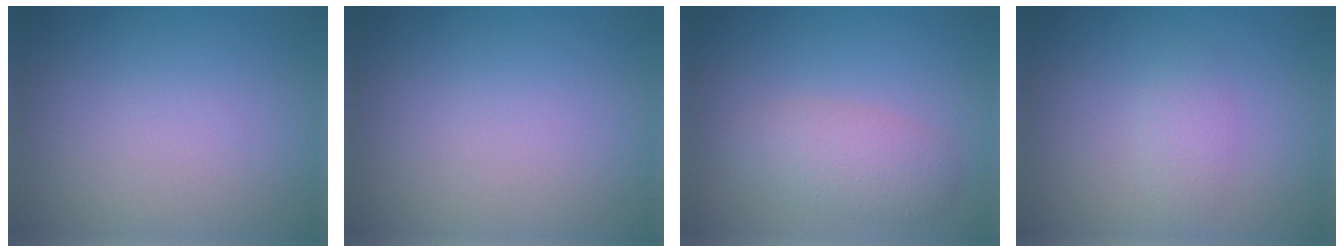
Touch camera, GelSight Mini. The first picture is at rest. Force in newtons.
{"total": 0.0}
{"total": 2.9, "press": 2.9, "slide": 0.1}
{"total": 1.5, "press": 1.5, "slide": 0.0}